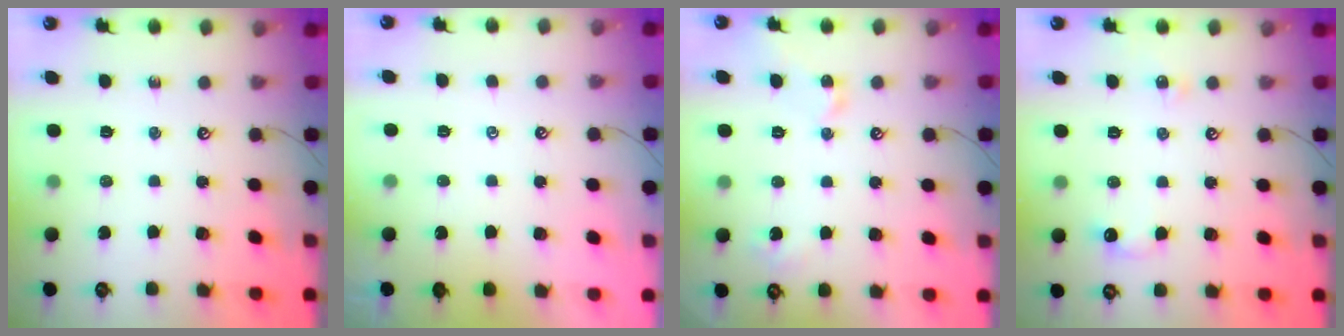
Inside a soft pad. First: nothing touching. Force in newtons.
{"total": 6.4, "press": 6.4, "slide": 0.3}
{"total": 3.4, "press": 3.3, "slide": 0.5}
{"total": 5.4, "press": 5.3, "slide": 0.6}